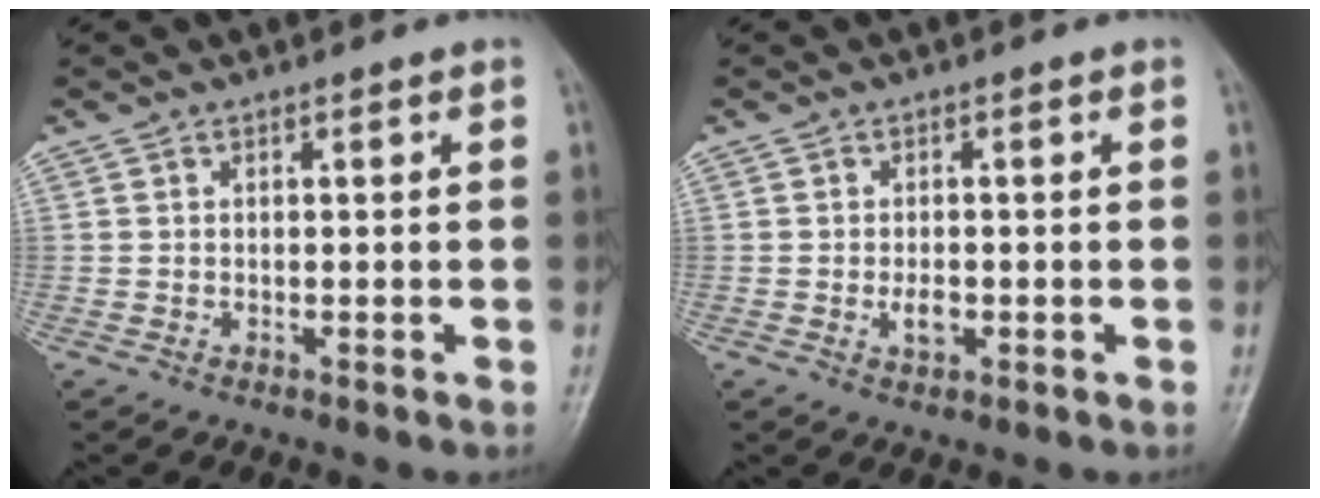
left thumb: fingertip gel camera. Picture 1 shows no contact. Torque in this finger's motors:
{"motor_torque": [-0.02, 0.07, 0.46, 0.04, 0.00]}